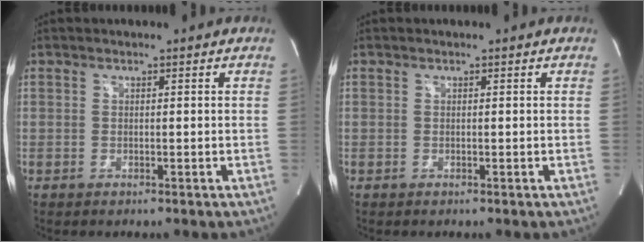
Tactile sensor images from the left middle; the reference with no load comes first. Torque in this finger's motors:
{"motor_torque": [0.01, 0.02, -0.09, 0.00]}